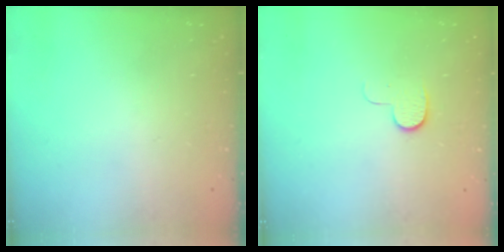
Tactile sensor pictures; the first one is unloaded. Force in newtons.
{"total": 5.5, "press": 5.4, "slide": 0.8}